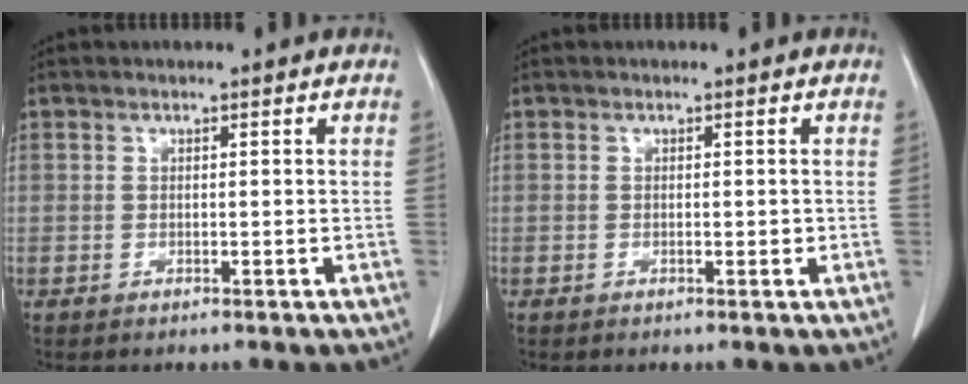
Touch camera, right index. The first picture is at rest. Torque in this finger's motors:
{"motor_torque": [0.11, -0.09, 0.02, 0.02]}